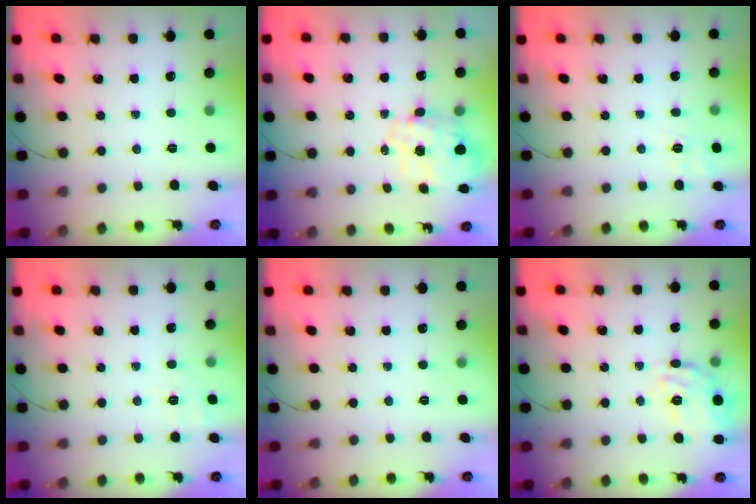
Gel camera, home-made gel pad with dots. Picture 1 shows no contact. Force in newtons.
{"total": 2.0, "press": 1.7, "slide": 1.1}
{"total": 9.1, "press": 8.9, "slide": 1.9}
{"total": 2.2, "press": 1.3, "slide": 1.8}
{"total": 0.0}
{"total": 14.4, "press": 14.2, "slide": 2.2}